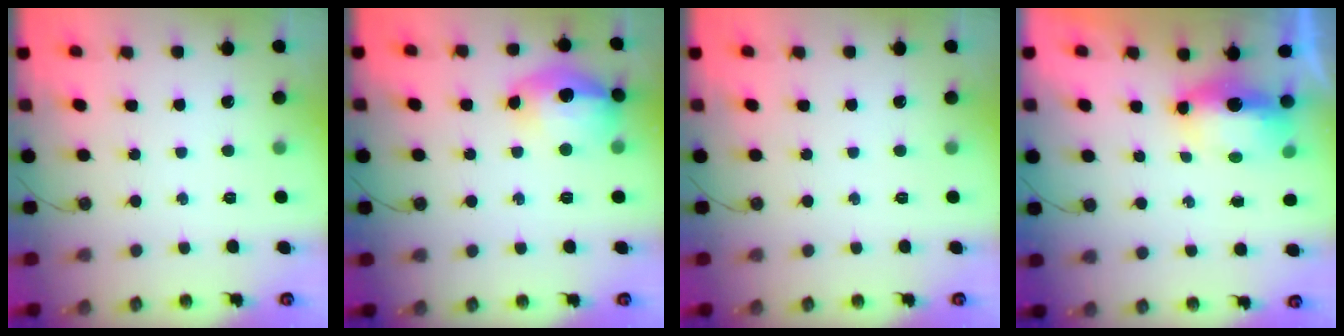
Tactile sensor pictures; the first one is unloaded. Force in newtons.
{"total": 16.6, "press": 16.6, "slide": 1.2}
{"total": 0.0}
{"total": 7.1, "press": 7.1, "slide": 0.7}